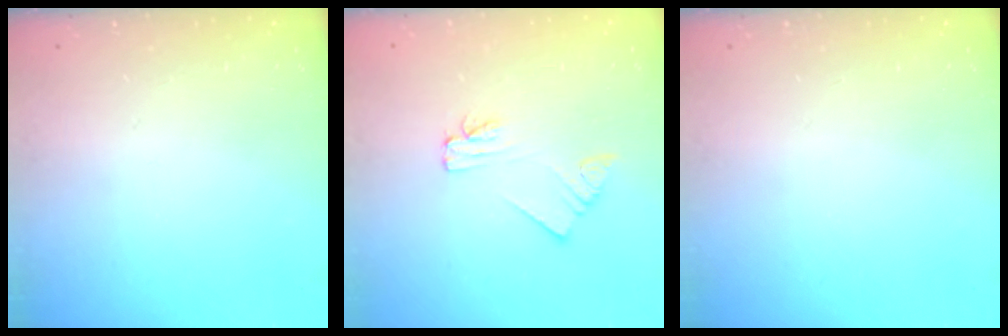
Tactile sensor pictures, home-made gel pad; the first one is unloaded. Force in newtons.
{"total": 2.0, "press": 2.0, "slide": 0.1}
{"total": 0.0}